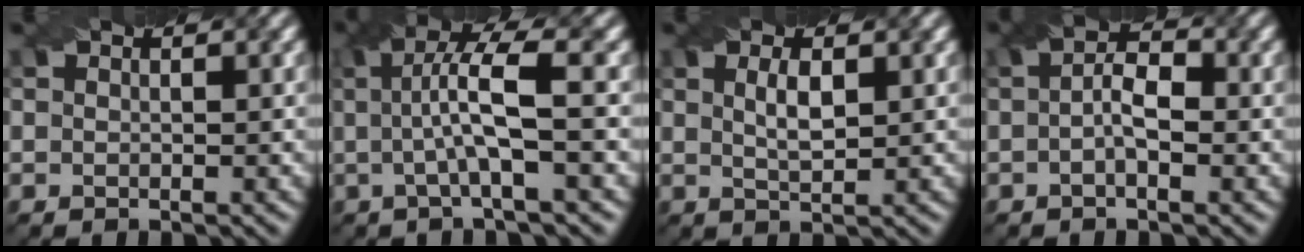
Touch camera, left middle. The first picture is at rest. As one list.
[{"total": 5.5, "force": [0.3, 0.8, 5.4], "torque": [-0.102, 0.009, 0.005]}, {"total": 2.2, "force": [0.7, 0.7, 2.0], "torque": [-0.039, 0.002, 0.015]}, {"total": 2.7, "force": [-0.4, 1.0, 2.5], "torque": [-0.048, 0.004, -0.010]}]